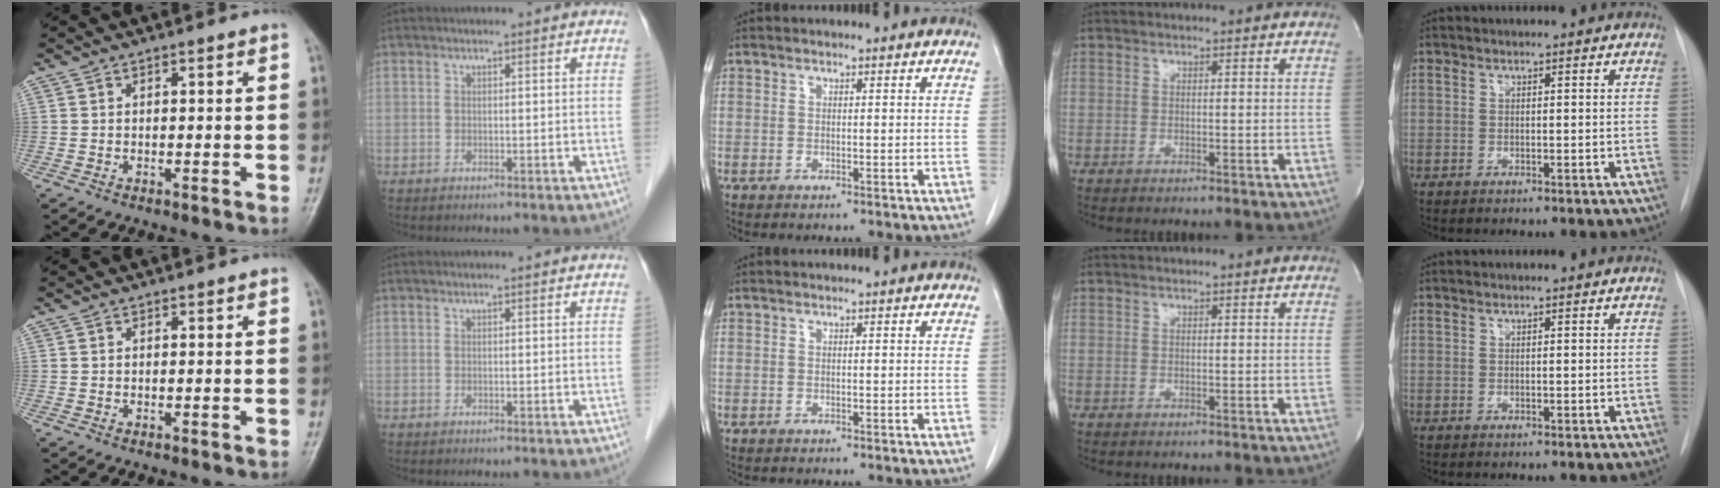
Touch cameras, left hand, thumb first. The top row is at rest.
{}